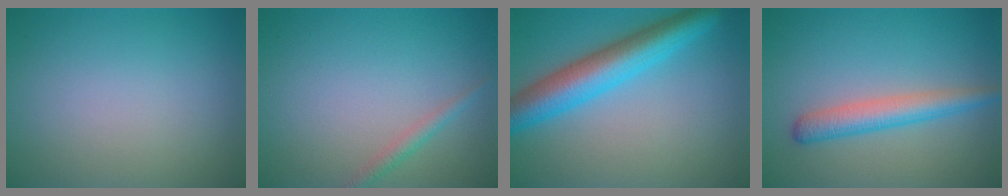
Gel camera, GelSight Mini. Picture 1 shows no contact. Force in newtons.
{"total": 1.3, "press": 1.3, "slide": 0.0}
{"total": 6.8, "press": 6.8, "slide": 0.2}
{"total": 3.5, "press": 3.5, "slide": 0.1}